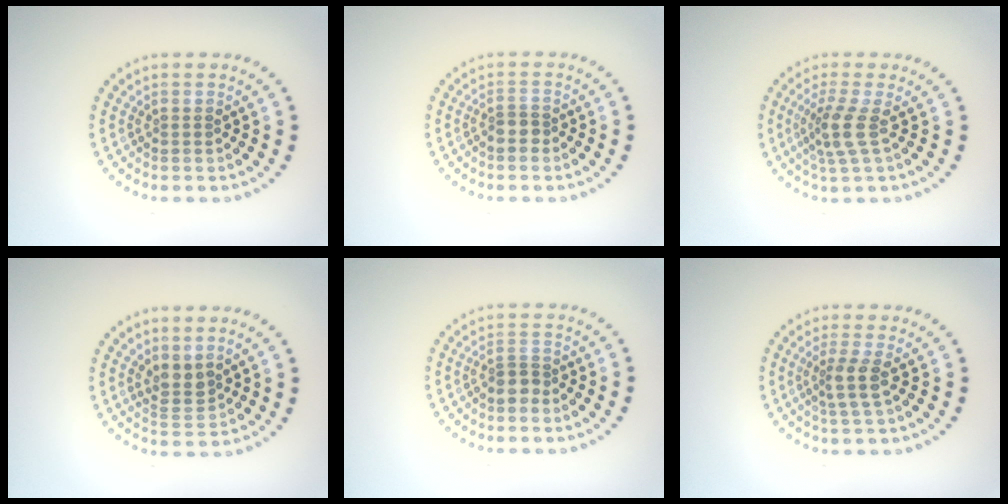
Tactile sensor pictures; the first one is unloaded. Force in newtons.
{"total": 1.5, "press": 1.2, "slide": 0.9}
{"total": 2.7, "press": 2.0, "slide": 1.7}
{"total": 2.2, "press": 1.8, "slide": 1.2}
{"total": 1.9, "press": 1.5, "slide": 1.1}
{"total": 2.2, "press": 1.8, "slide": 1.3}